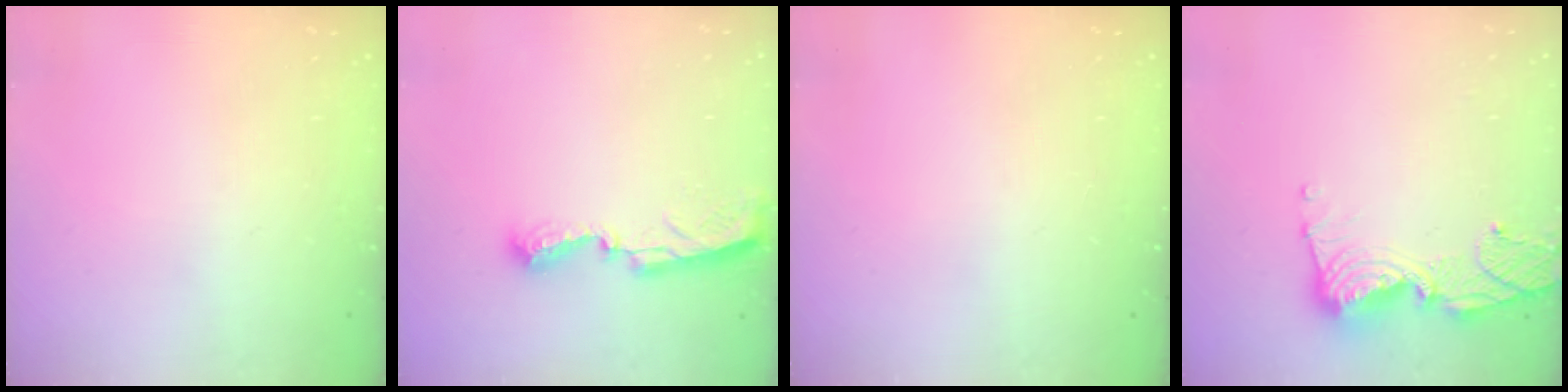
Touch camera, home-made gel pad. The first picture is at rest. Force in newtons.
{"total": 8.3, "press": 8.2, "slide": 0.4}
{"total": 0.0}
{"total": 12.9, "press": 12.8, "slide": 1.6}